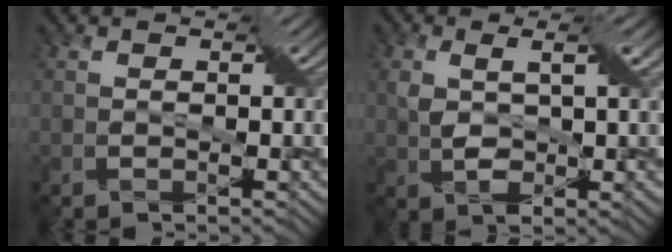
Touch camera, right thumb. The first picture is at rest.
{"total": 4.1, "force": [0.5, 1.7, 3.8], "torque": [-0.073, 0.001, 0.011]}